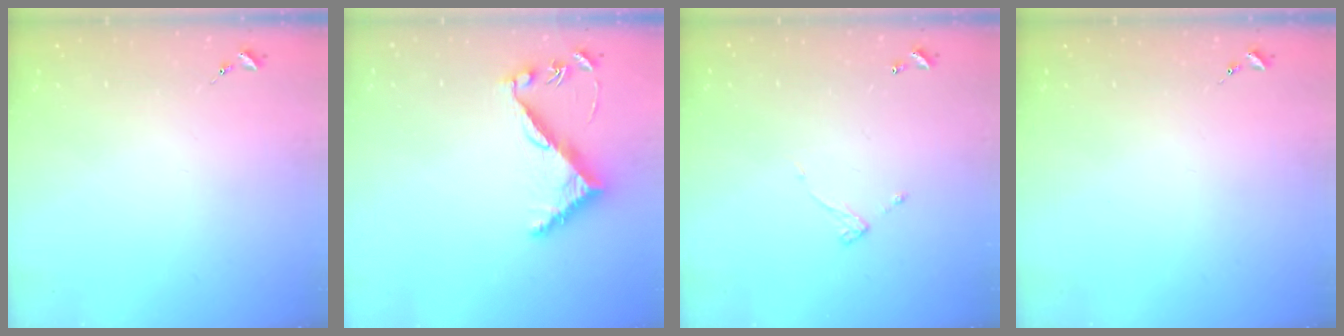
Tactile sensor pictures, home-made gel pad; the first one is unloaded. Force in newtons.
{"total": 8.0, "press": 8.0, "slide": 0.5}
{"total": 4.5, "press": 4.5, "slide": 0.5}
{"total": 0.0}